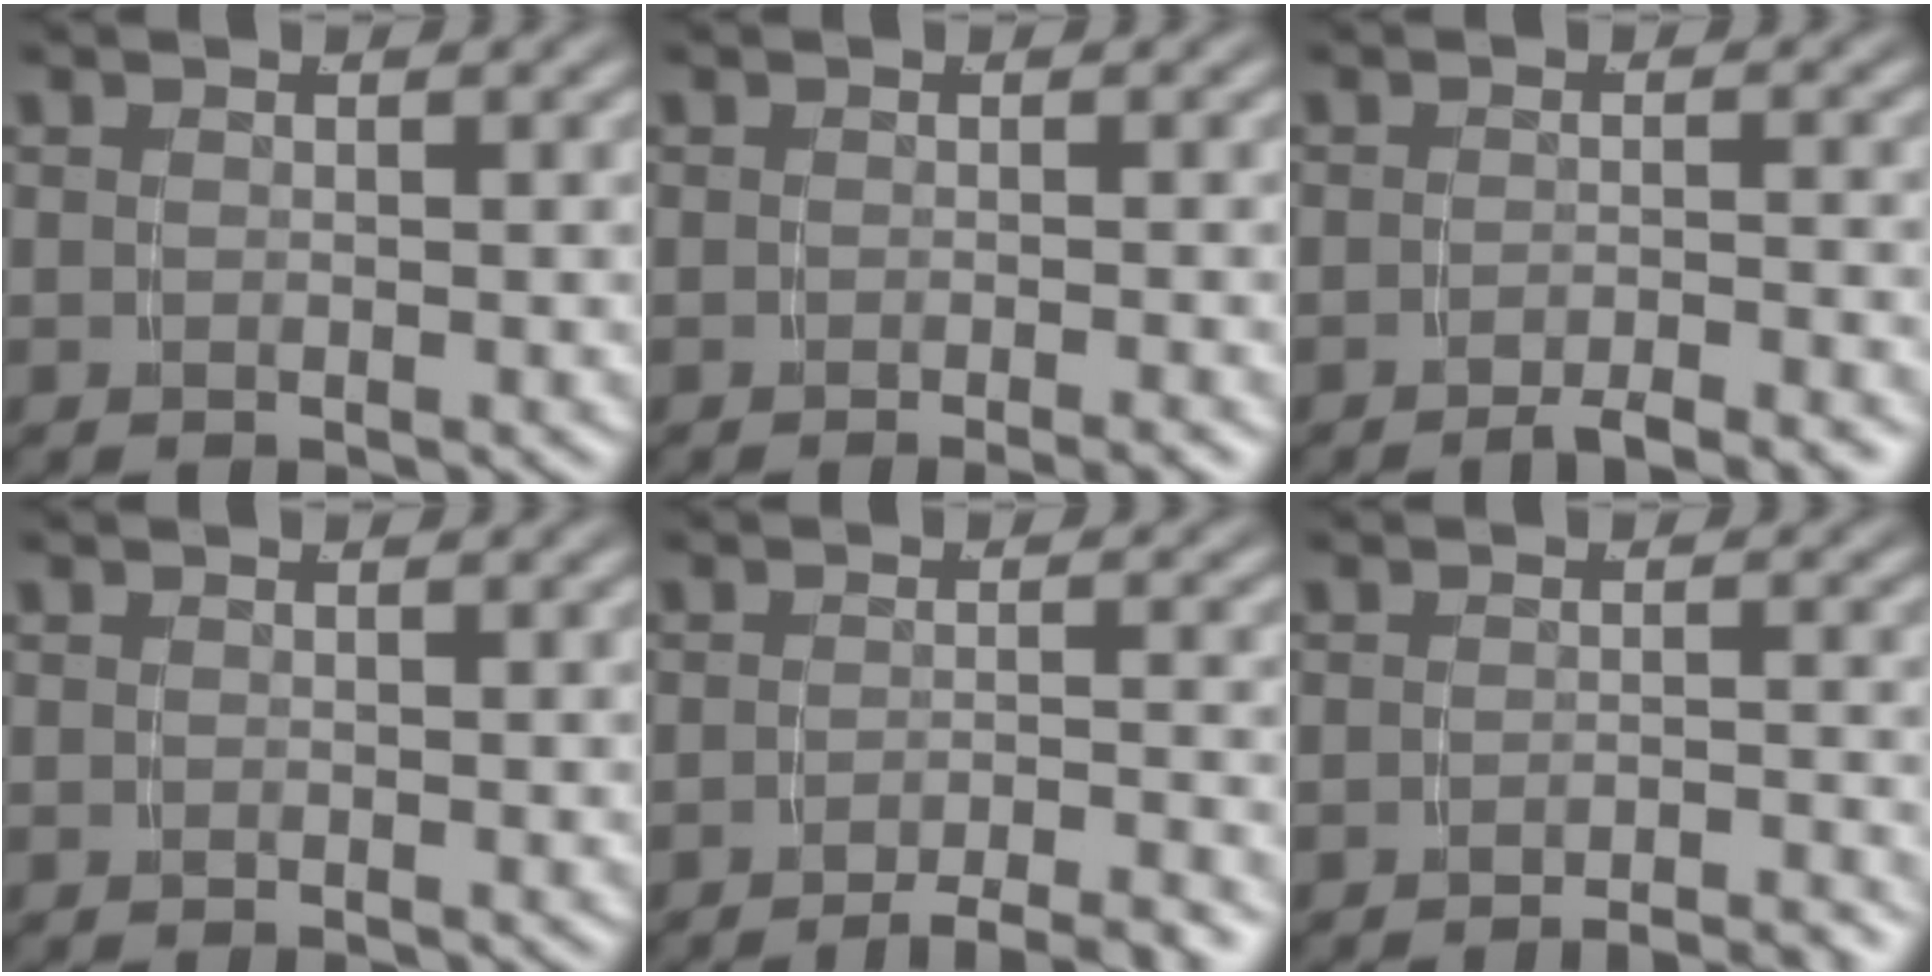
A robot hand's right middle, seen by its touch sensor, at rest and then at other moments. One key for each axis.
{"total": 1.5, "fx": -1.2, "fy": -0.3, "fz": 0.8, "tx": -0.011, "ty": 0.004, "tz": -0.021}
{"total": 3.3, "fx": -2.9, "fy": 0.0, "fz": 1.5, "tx": -0.015, "ty": 0.004, "tz": -0.051}
{"total": 0.0}
{"total": 5.1, "fx": -4.6, "fy": 0.3, "fz": 2.2, "tx": -0.020, "ty": -0.001, "tz": -0.074}
{"total": 4.0, "fx": -3.8, "fy": 0.1, "fz": 1.1, "tx": -0.004, "ty": 0.001, "tz": -0.064}